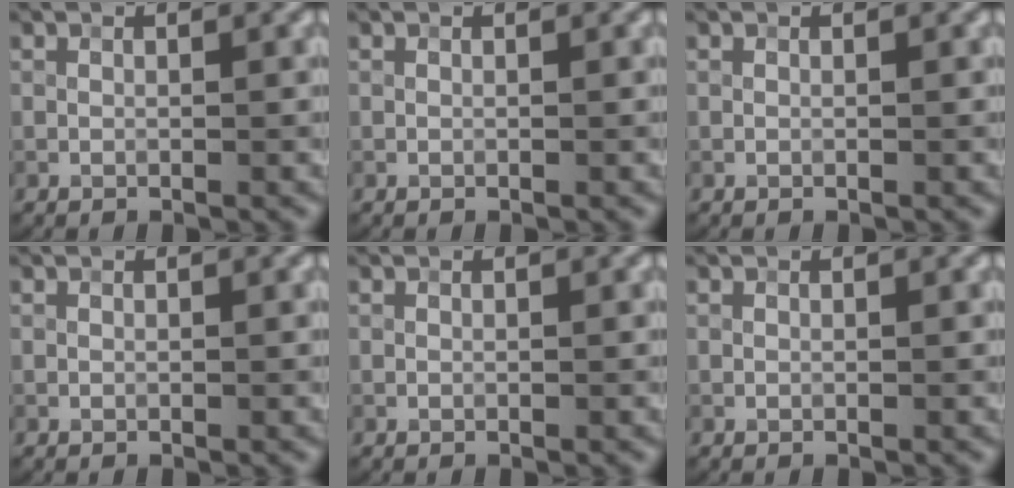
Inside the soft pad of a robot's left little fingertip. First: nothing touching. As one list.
[{"total": 0.0}, {"total": 0.0}, {"total": 0.0}, {"total": 0.0}, {"total": 0.0}]